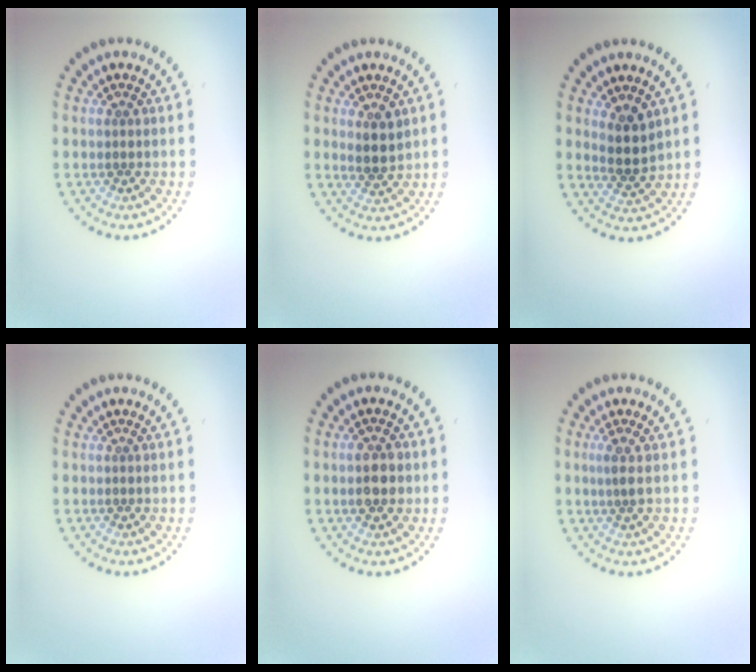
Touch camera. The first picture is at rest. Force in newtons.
{"total": 2.3, "press": 2.1, "slide": 1.0}
{"total": 2.6, "press": 2.2, "slide": 1.4}
{"total": 0.0}
{"total": 2.8, "press": 2.8, "slide": 0.3}
{"total": 1.5, "press": 1.1, "slide": 1.0}